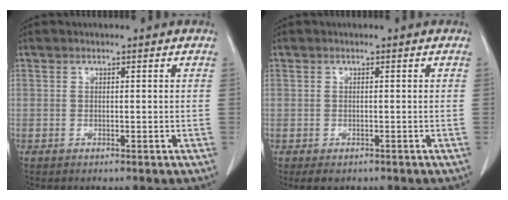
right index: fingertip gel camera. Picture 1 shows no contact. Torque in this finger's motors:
{"motor_torque": [-0.79, 0.33, -0.41, -0.21]}